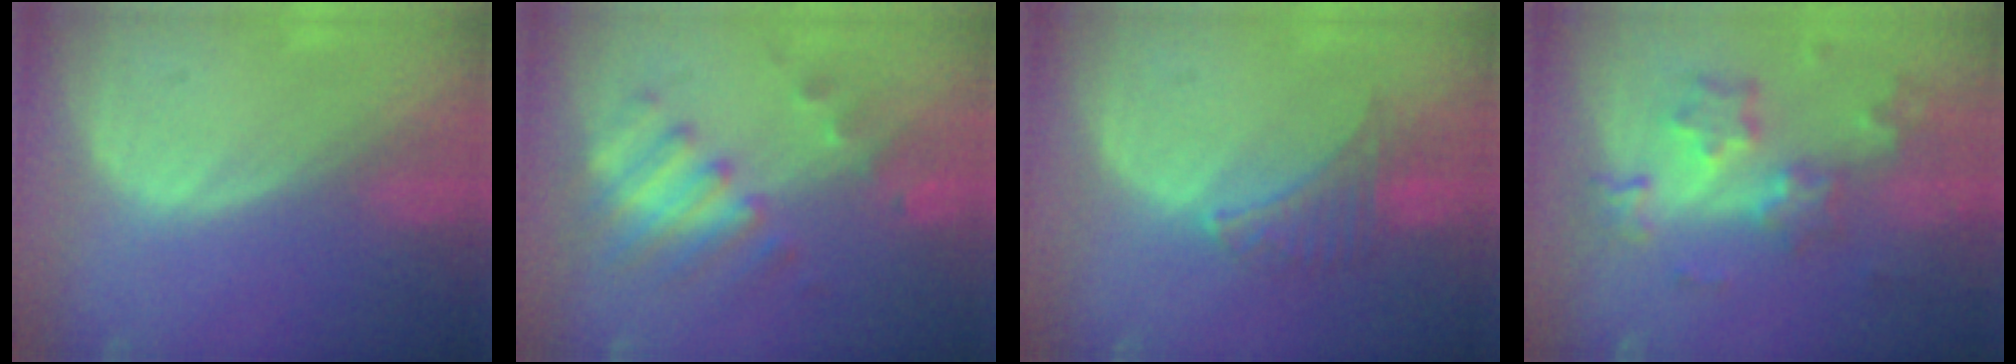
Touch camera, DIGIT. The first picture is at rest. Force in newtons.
{"total": 8.1, "press": 7.2, "slide": 3.8}
{"total": 5.1, "press": 5.1, "slide": 0.5}
{"total": 8.6, "press": 7.6, "slide": 4.0}